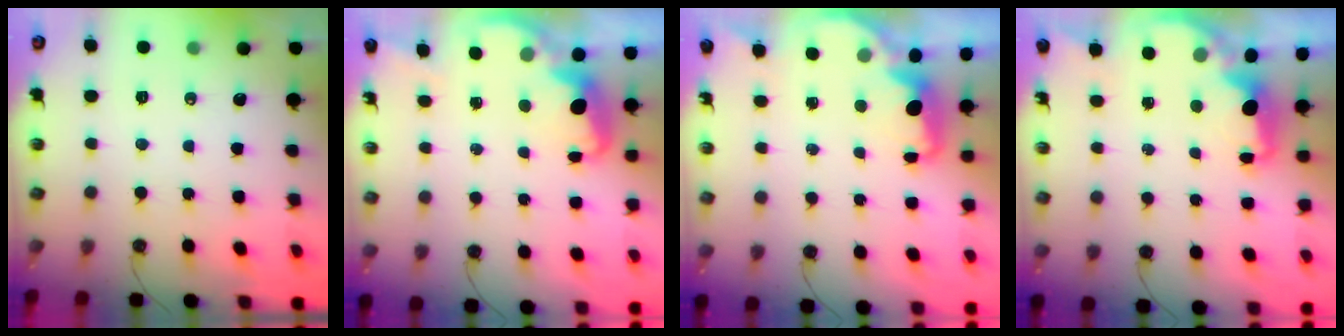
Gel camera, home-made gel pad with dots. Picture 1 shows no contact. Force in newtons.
{"total": 2.6, "press": 2.6, "slide": 0.5}
{"total": 2.2, "press": 2.1, "slide": 0.7}
{"total": 2.2, "press": 2.1, "slide": 0.7}